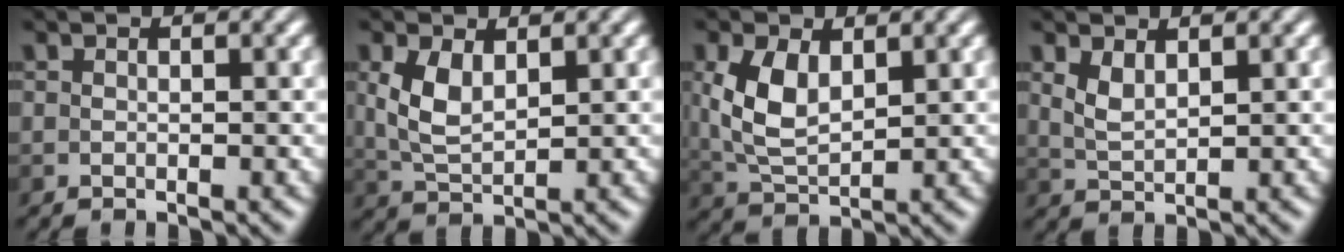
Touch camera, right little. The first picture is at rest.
{"total": 3.8, "force": [1.2, 2.1, 2.9], "torque": [-0.071, 0.000, 0.028]}
{"total": 5.1, "force": [1.3, 2.9, 4.0], "torque": [-0.097, 0.001, 0.032]}
{"total": 2.0, "force": [1.1, 0.8, 1.4], "torque": [-0.035, -0.001, 0.027]}